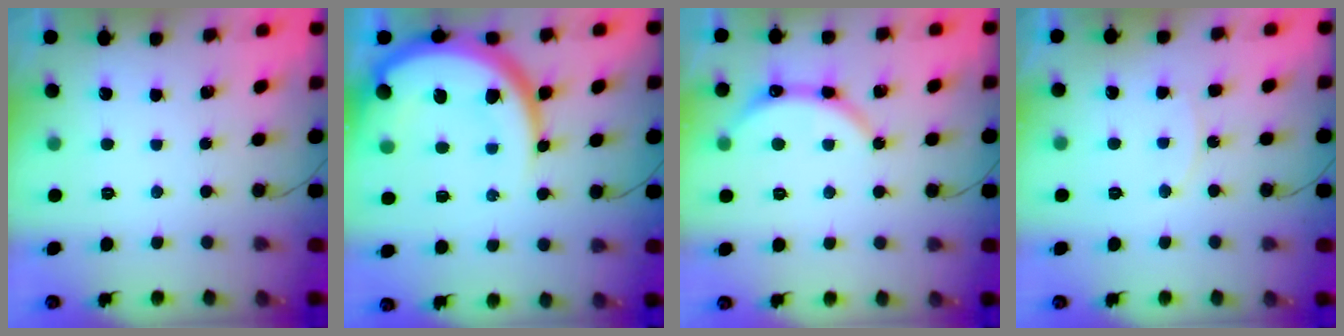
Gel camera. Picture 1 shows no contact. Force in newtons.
{"total": 17.8, "press": 17.7, "slide": 2.0}
{"total": 5.2, "press": 5.0, "slide": 1.3}
{"total": 7.1, "press": 7.0, "slide": 0.4}